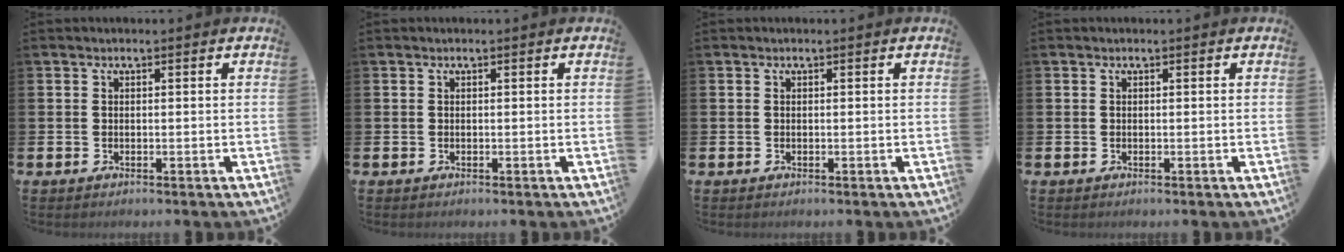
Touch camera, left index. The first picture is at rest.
{"total": 0.0}
{"total": 0.0}
{"total": 0.0}